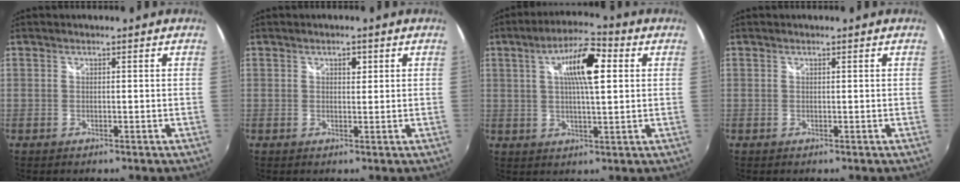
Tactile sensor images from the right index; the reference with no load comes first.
{"total": 1.5, "force": [0.7, 1.0, 1.0], "torque": [-0.012, 0.005, 0.010]}
{"total": 10.4, "force": [2.8, 2.6, 9.6], "torque": [-0.162, 0.018, 0.043]}
{"total": 0.0}